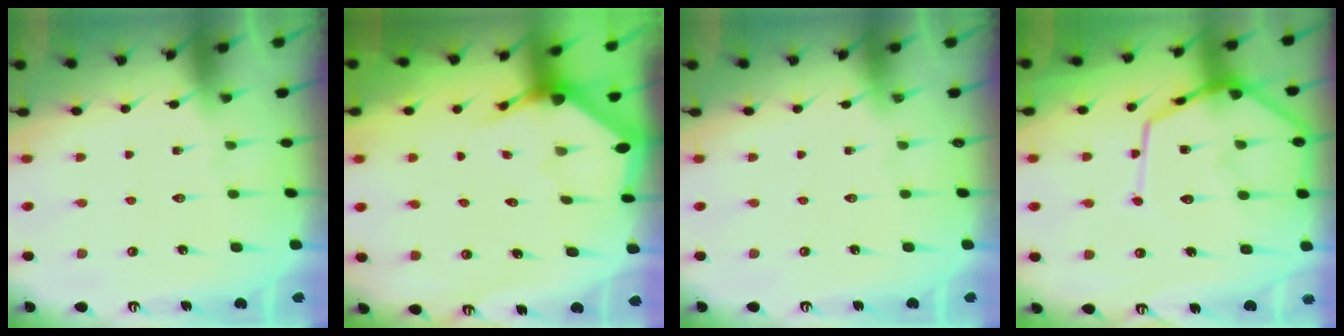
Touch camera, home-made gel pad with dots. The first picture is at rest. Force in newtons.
{"total": 3.1, "press": 3.1, "slide": 0.2}
{"total": 0.0}
{"total": 14.6, "press": 14.5, "slide": 1.4}